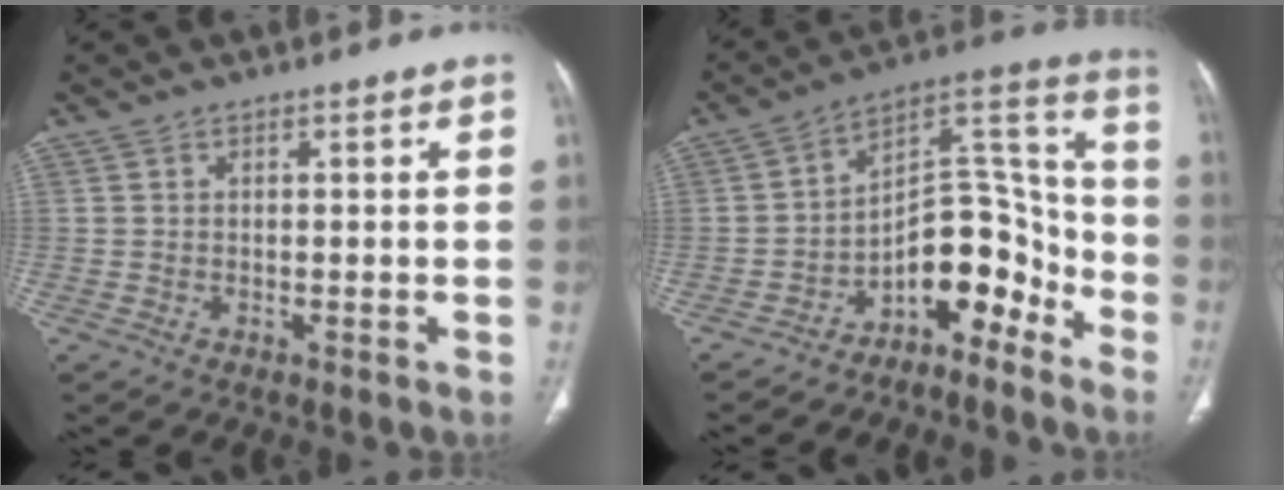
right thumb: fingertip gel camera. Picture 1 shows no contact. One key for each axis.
{"total": 12.6, "fx": -7.6, "fy": 6.9, "fz": 7.2, "tx": -0.056, "ty": 0.120, "tz": -0.127}